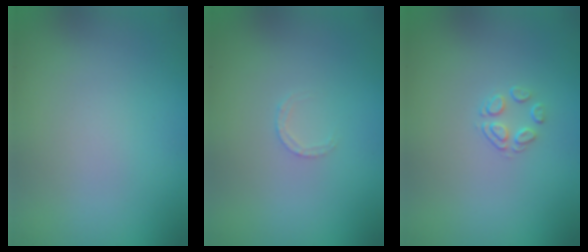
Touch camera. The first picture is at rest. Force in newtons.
{"total": 0.9, "press": 0.9, "slide": 0.2}
{"total": 1.5, "press": 0.8, "slide": 1.3}